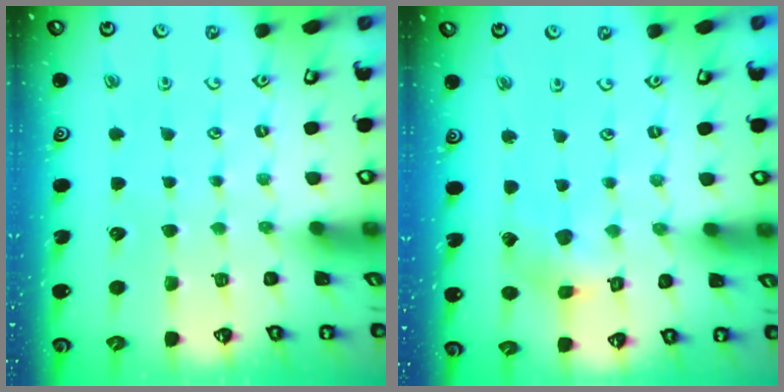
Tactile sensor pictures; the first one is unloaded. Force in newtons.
{"total": 3.8, "press": 3.8, "slide": 0.4}